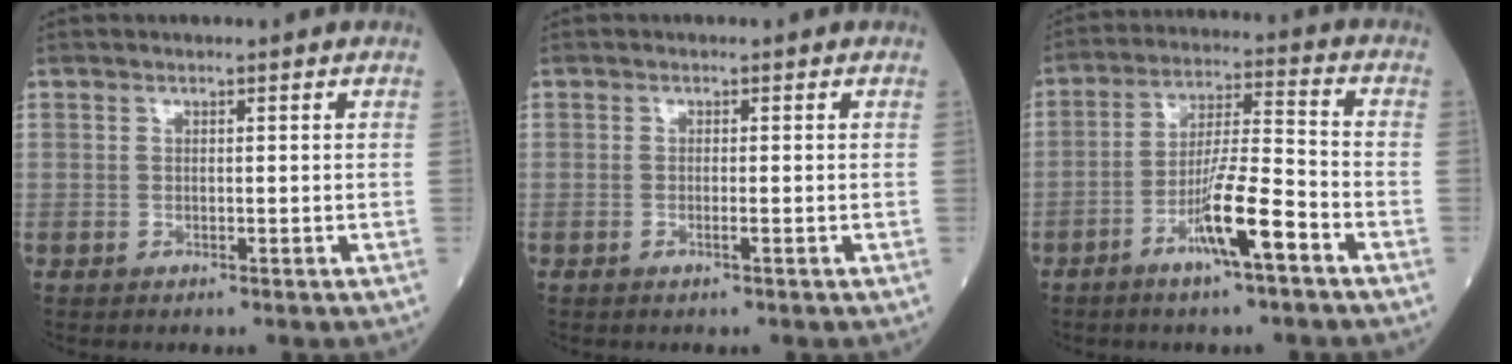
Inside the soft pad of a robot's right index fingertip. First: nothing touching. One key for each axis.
{"total": 0.7, "fx": -0.3, "fy": -0.1, "fz": 0.7, "tx": -0.015, "ty": 0.000, "tz": -0.003}
{"total": 9.3, "fx": -4.8, "fy": 0.7, "fz": 7.9, "tx": -0.146, "ty": 0.000, "tz": -0.084}